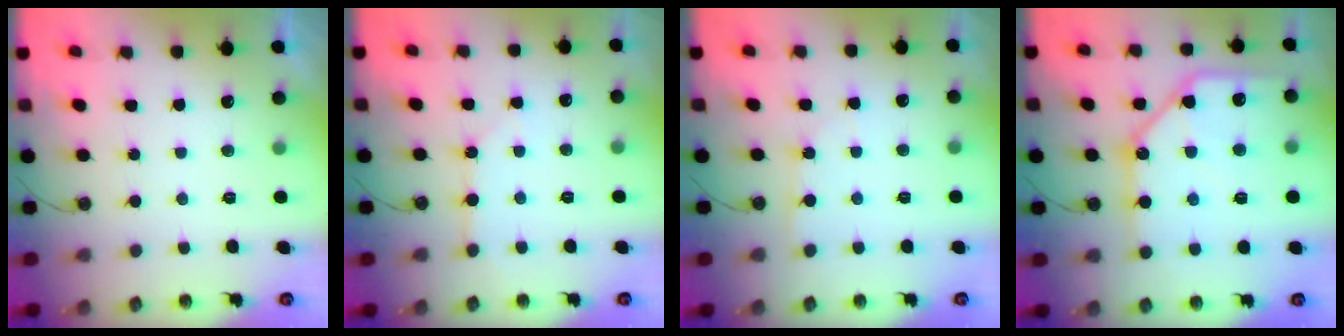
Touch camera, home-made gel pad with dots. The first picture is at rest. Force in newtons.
{"total": 3.6, "press": 3.5, "slide": 0.5}
{"total": 2.8, "press": 2.8, "slide": 0.3}
{"total": 16.5, "press": 16.4, "slide": 1.7}